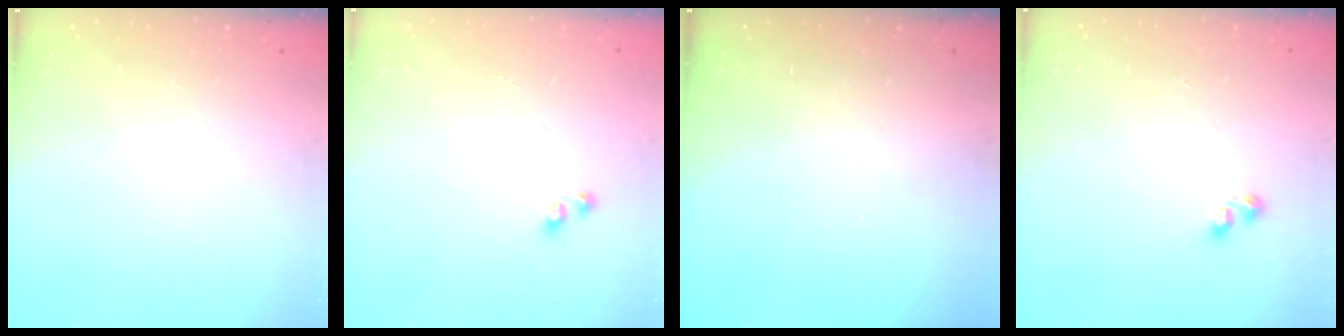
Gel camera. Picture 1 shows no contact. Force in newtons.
{"total": 3.0, "press": 3.0, "slide": 0.6}
{"total": 0.0}
{"total": 2.4, "press": 2.1, "slide": 1.1}